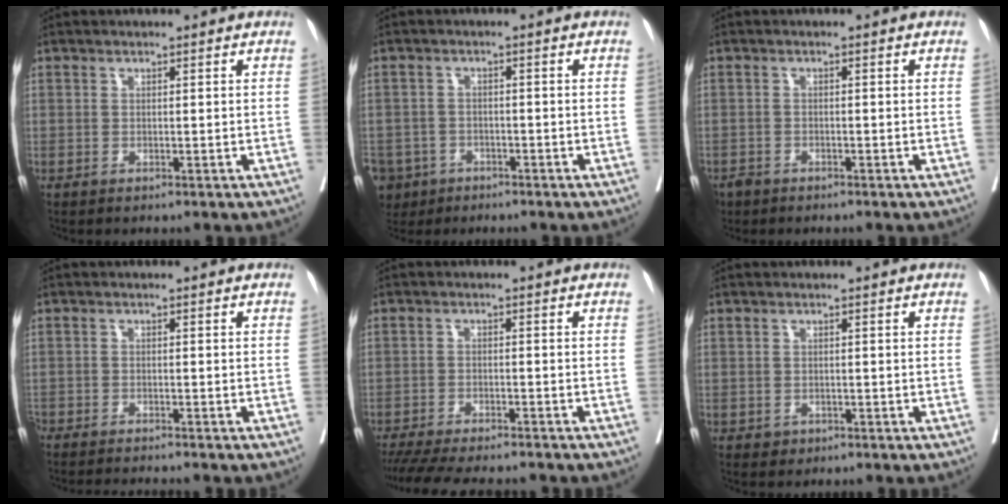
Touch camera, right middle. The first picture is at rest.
{"total": 9.4, "force": [-5.6, 7.3, 2.2], "torque": [-0.072, -0.006, -0.090]}
{"total": 2.1, "force": [-1.7, 1.2, 0.2], "torque": [-0.010, 0.001, -0.031]}
{"total": 6.5, "force": [-6.1, 0.0, 2.3], "torque": [-0.022, -0.014, -0.095]}
{"total": 13.6, "force": [-12.1, 2.2, 5.9], "torque": [-0.104, -0.020, -0.171]}
{"total": 0.9, "force": [-0.5, 0.8, 0.1], "torque": [-0.001, 0.002, -0.004]}